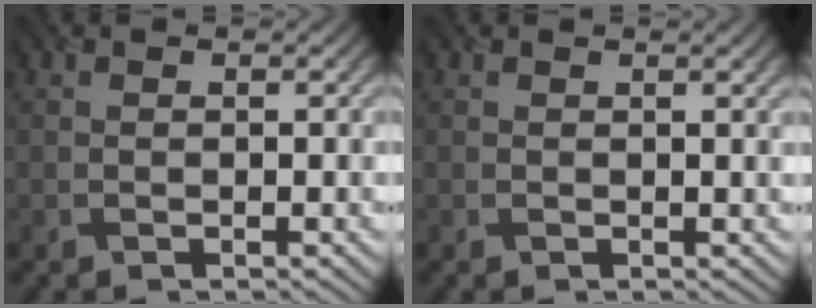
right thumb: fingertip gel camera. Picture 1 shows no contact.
{"total": 1.2, "force": [0.8, -0.1, 0.8], "torque": [-0.011, 0.000, 0.014]}